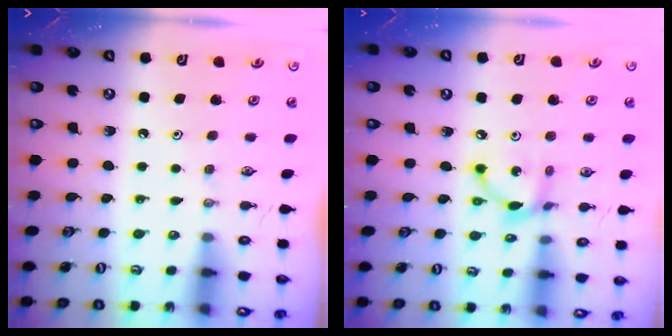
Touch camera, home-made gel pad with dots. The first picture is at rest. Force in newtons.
{"total": 8.8, "press": 8.8, "slide": 0.5}